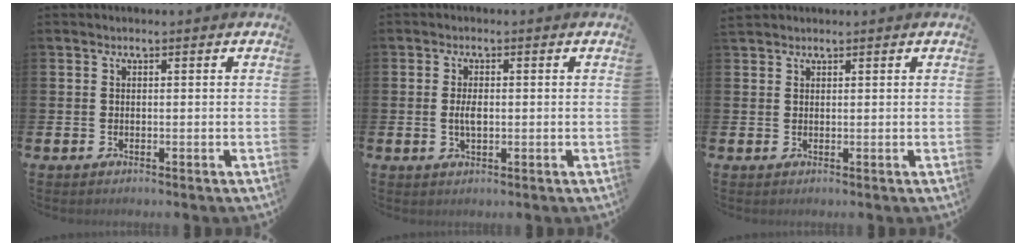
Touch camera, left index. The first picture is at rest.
{"total": 2.4, "force": [0.0, 1.1, 2.2], "torque": [-0.037, 0.000, -0.001]}
{"total": 1.3, "force": [1.2, 0.4, 0.0], "torque": [0.012, -0.001, 0.021]}